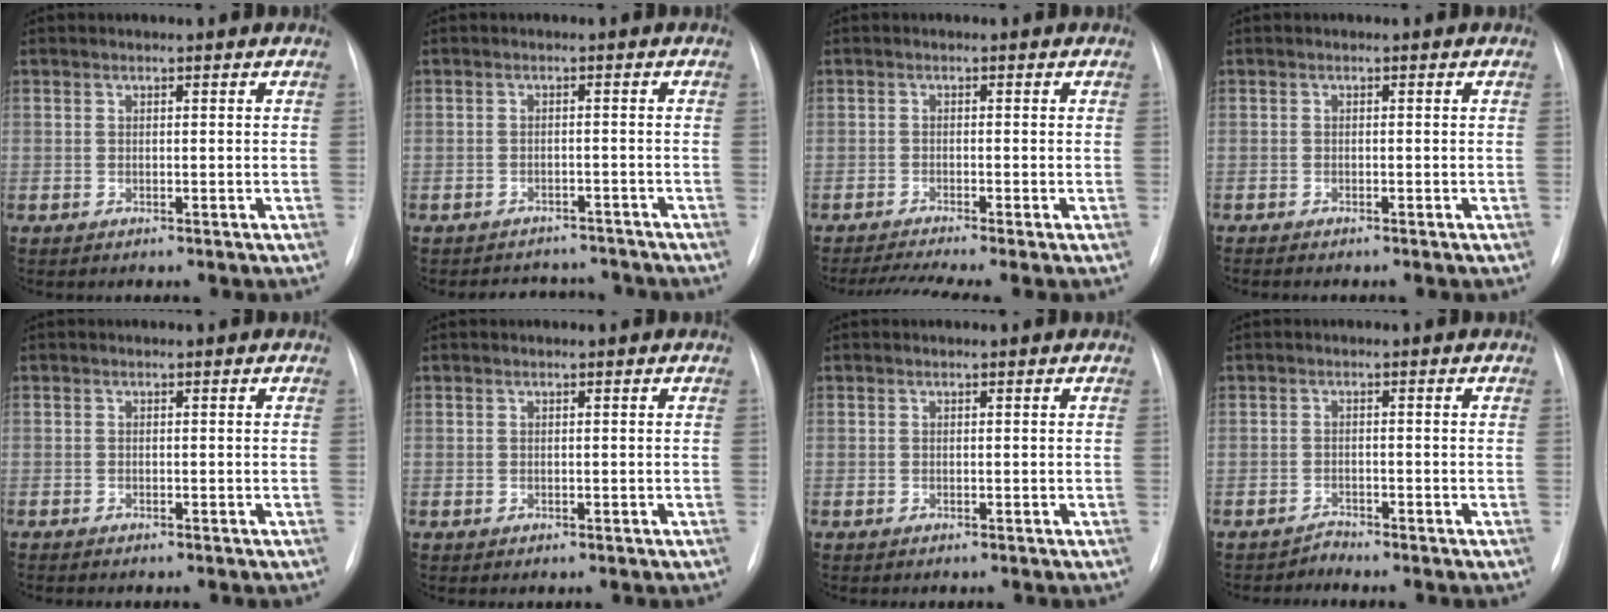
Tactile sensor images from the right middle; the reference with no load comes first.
{"total": 6.0, "force": [-5.7, 2.1, -0.1], "torque": [0.005, 0.015, -0.067]}
{"total": 4.7, "force": [-3.7, -0.7, 2.8], "torque": [-0.052, -0.009, -0.063]}
{"total": 1.8, "force": [-1.5, 0.4, 0.9], "torque": [-0.015, -0.004, -0.016]}
{"total": 1.1, "force": [-0.9, 0.3, 0.6], "torque": [-0.010, -0.002, -0.010]}
{"total": 0.0}
{"total": 0.0}
{"total": 1.3, "force": [-1.2, 0.0, -0.6], "torque": [0.019, -0.006, -0.019]}